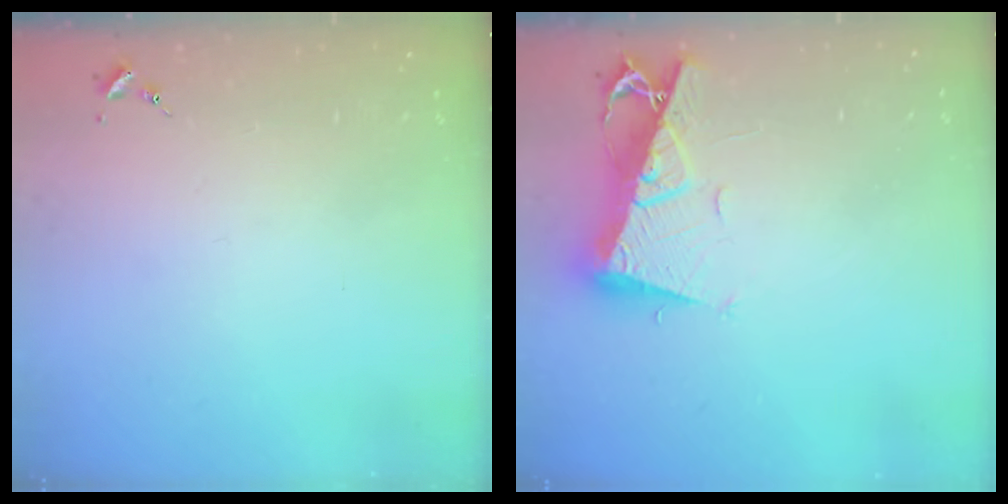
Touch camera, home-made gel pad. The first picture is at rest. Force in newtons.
{"total": 10.6, "press": 10.5, "slide": 1.3}